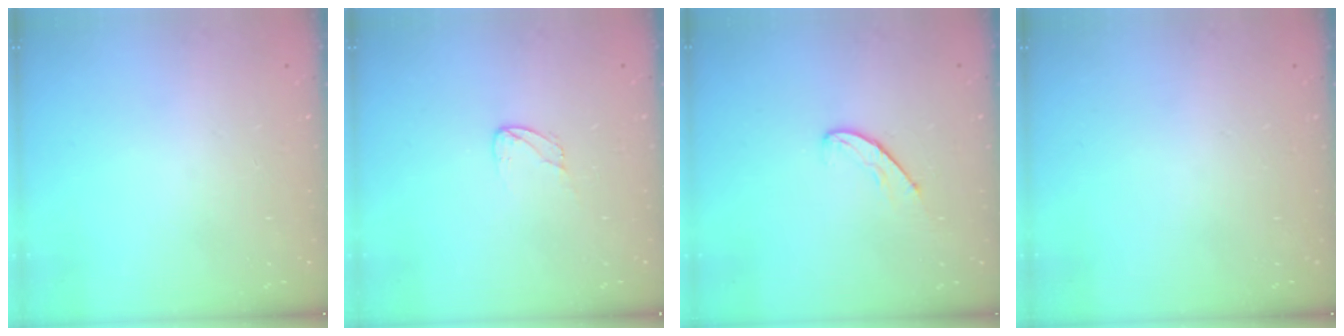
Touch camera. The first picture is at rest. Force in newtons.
{"total": 2.9, "press": 2.9, "slide": 0.2}
{"total": 5.6, "press": 5.5, "slide": 0.5}
{"total": 0.0}